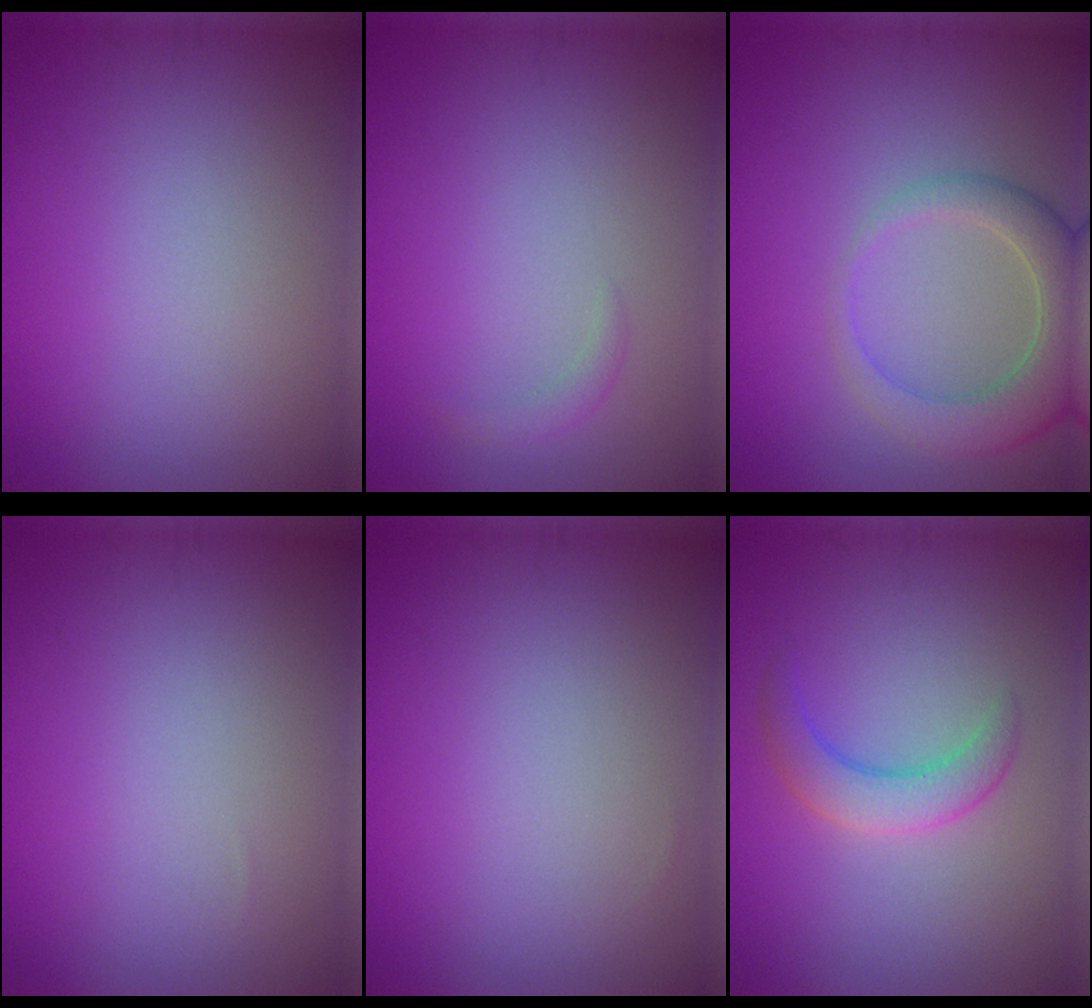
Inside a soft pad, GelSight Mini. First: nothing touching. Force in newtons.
{"total": 0.9, "press": 0.9, "slide": 0.1}
{"total": 4.9, "press": 4.9, "slide": 0.5}
{"total": 0.0}
{"total": 0.0}
{"total": 3.0, "press": 3.0, "slide": 0.2}